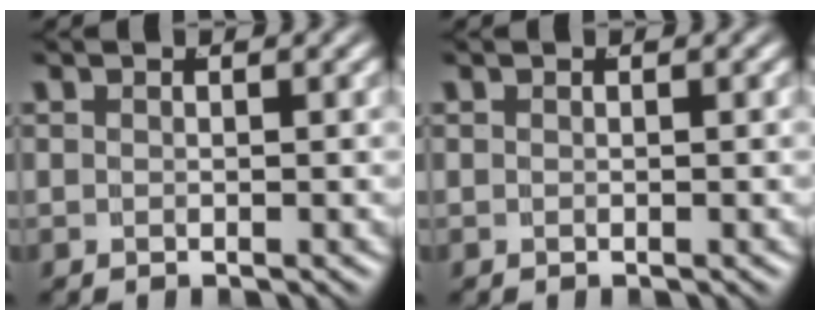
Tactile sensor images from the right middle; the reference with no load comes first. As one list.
[{"total": 0.0}]